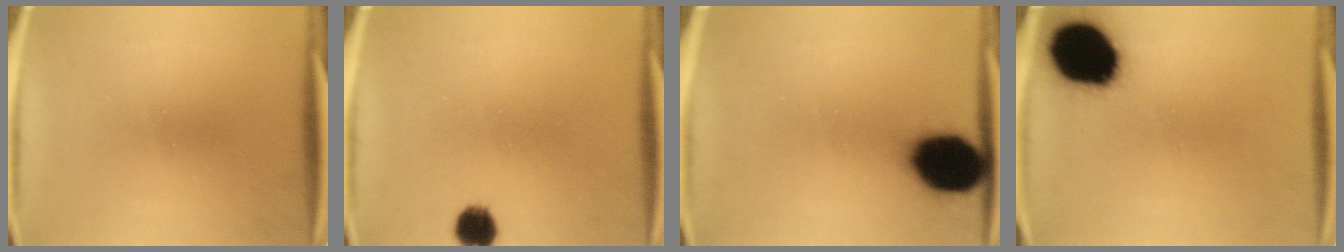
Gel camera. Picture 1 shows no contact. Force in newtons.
{"total": 5.0}
{"total": 17.0}
{"total": 18.7}